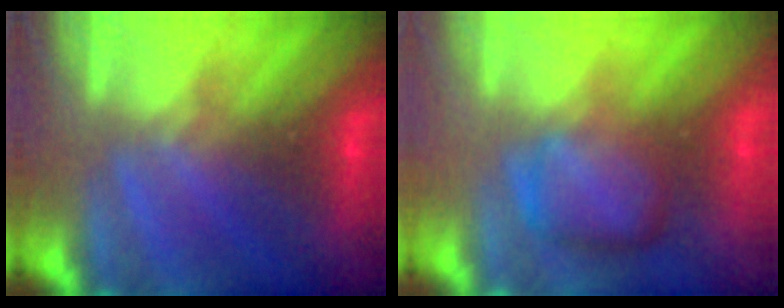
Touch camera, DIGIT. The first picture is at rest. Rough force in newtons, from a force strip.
{"total": 2.4}